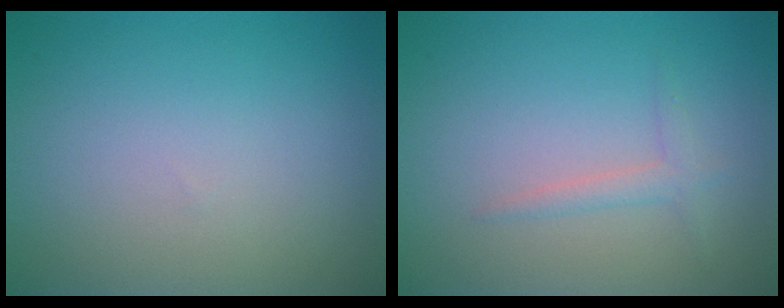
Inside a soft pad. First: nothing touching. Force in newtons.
{"total": 1.4, "press": 1.4, "slide": 0.1}